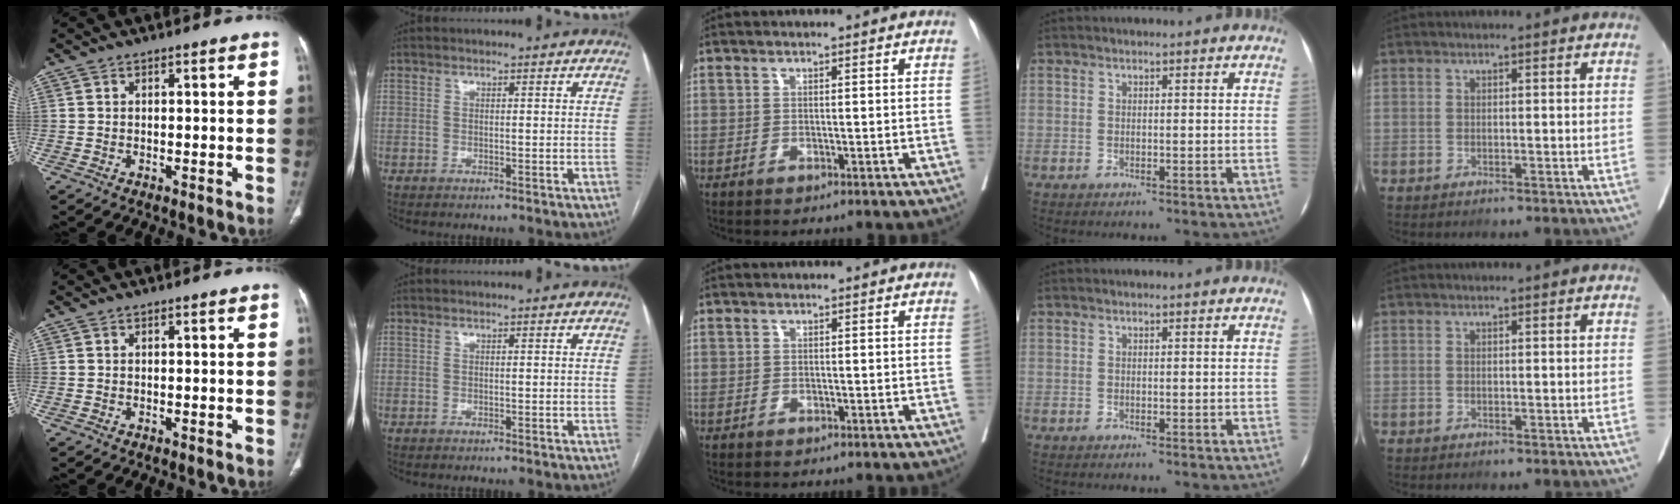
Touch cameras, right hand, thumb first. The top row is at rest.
{}